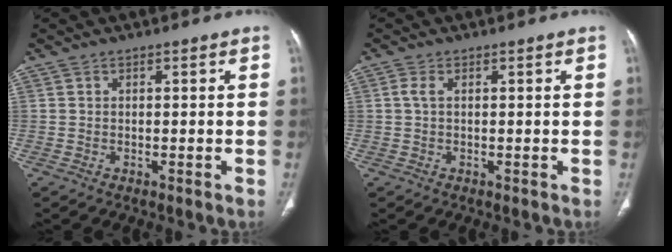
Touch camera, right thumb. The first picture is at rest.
{"total": 1.2, "force": [0.3, 0.6, 1.1], "torque": [-0.033, 0.004, 0.005]}